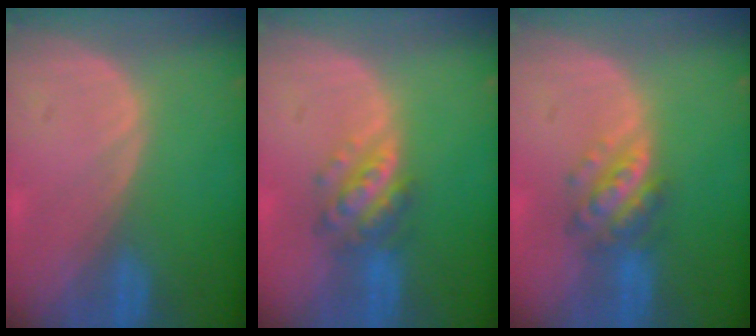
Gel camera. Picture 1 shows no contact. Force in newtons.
{"total": 5.9, "press": 5.3, "slide": 2.7}
{"total": 5.9, "press": 5.3, "slide": 2.7}